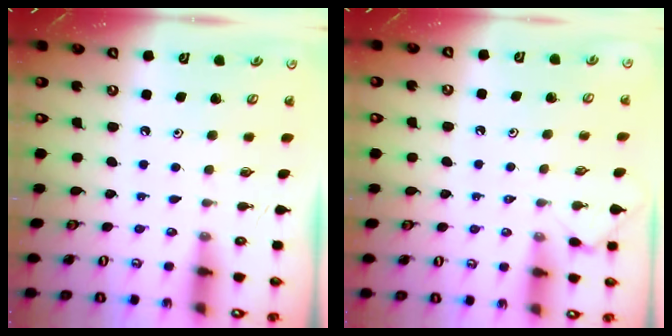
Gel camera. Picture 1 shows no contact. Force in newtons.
{"total": 3.1, "press": 3.1, "slide": 0.5}